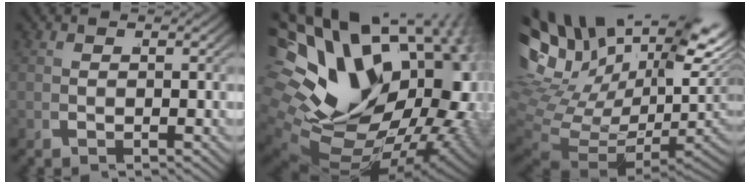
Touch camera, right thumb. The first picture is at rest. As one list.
[{"total": 27.6, "force": [-1.4, 18.9, 20.1], "torque": [-0.351, -0.046, -0.007]}, {"total": 16.1, "force": [2.0, 11.0, 11.6], "torque": [-0.229, -0.027, 0.041]}]